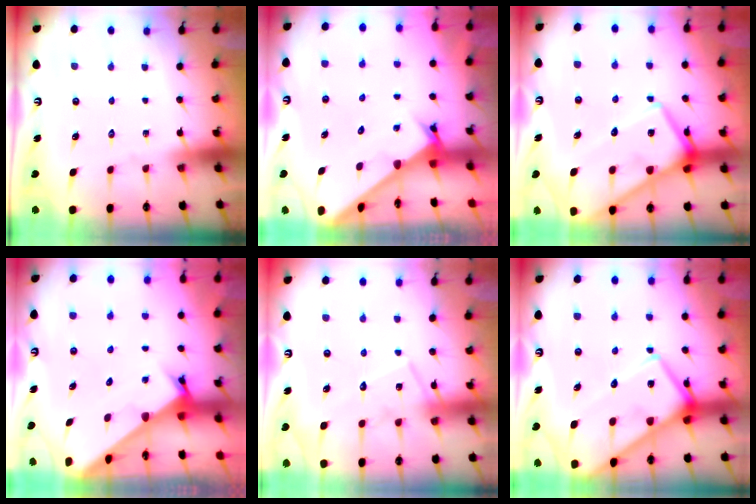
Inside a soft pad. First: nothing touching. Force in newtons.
{"total": 2.8, "press": 2.7, "slide": 0.3}
{"total": 17.3, "press": 17.2, "slide": 2.0}
{"total": 2.3, "press": 2.3, "slide": 0.1}
{"total": 11.9, "press": 11.9, "slide": 0.9}
{"total": 14.6, "press": 14.5, "slide": 1.2}